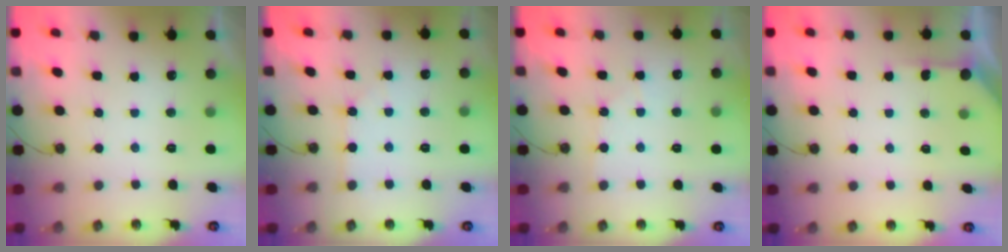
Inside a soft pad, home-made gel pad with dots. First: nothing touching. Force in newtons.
{"total": 1.3, "press": 1.2, "slide": 0.2}
{"total": 2.6, "press": 2.6, "slide": 0.3}
{"total": 3.2, "press": 3.1, "slide": 0.4}